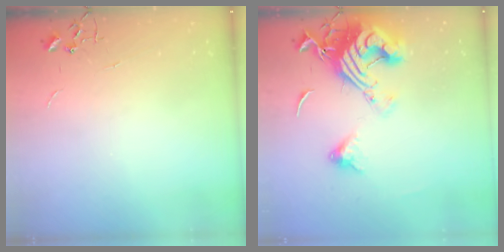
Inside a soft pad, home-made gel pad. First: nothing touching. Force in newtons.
{"total": 17.8, "press": 17.7, "slide": 1.9}